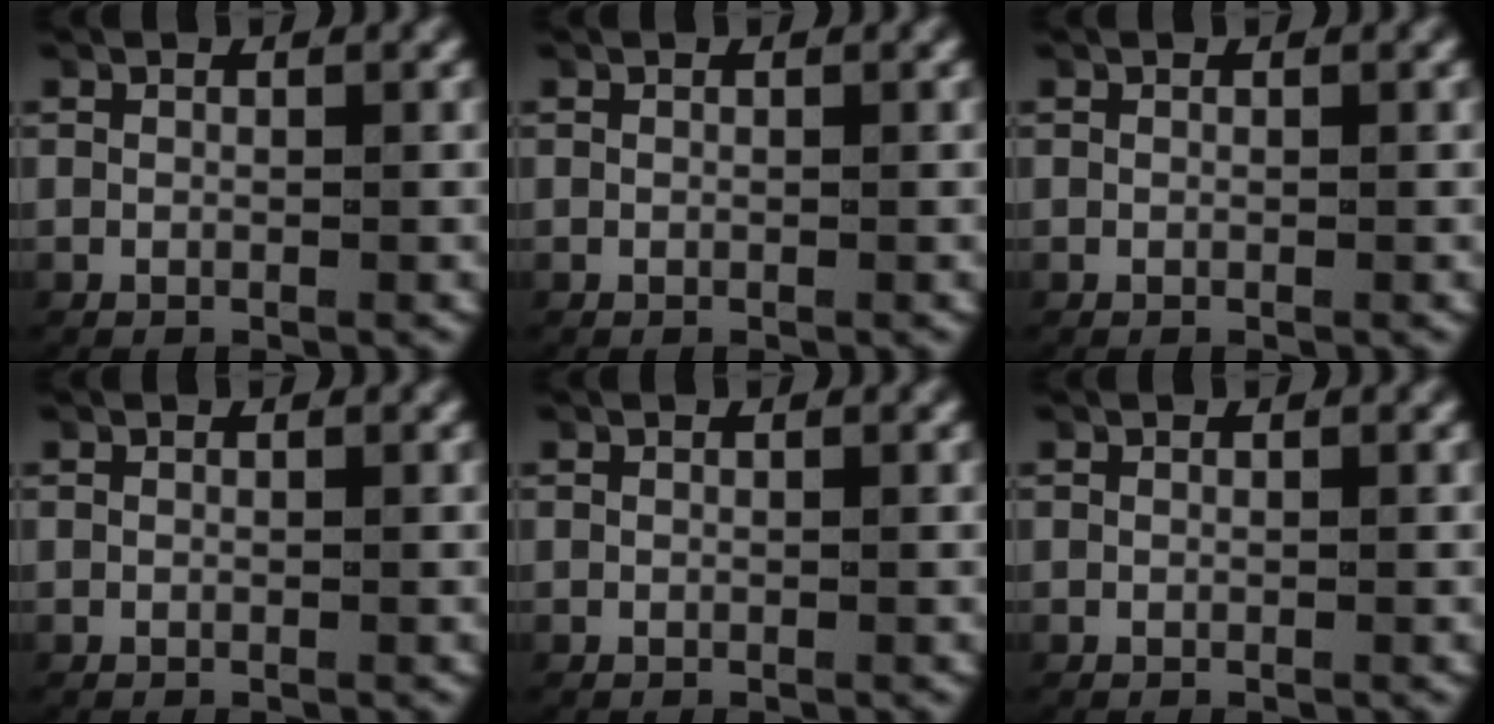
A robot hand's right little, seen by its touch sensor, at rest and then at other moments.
{"total": 0.0}
{"total": 0.0}
{"total": 0.0}
{"total": 0.0}
{"total": 0.0}